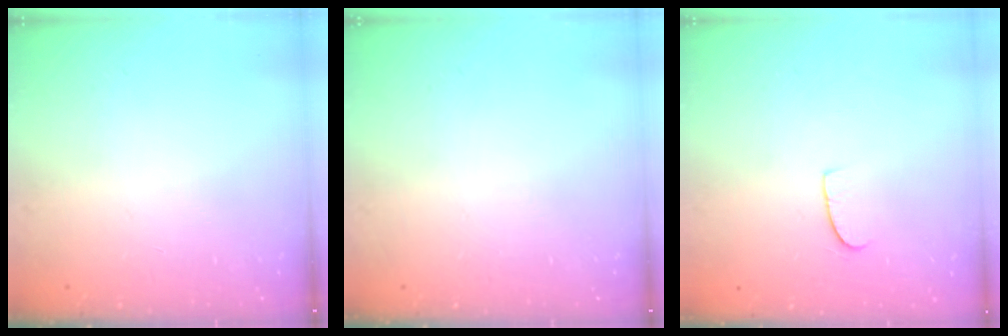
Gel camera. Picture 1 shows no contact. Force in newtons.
{"total": 0.0}
{"total": 5.4, "press": 5.4, "slide": 0.4}